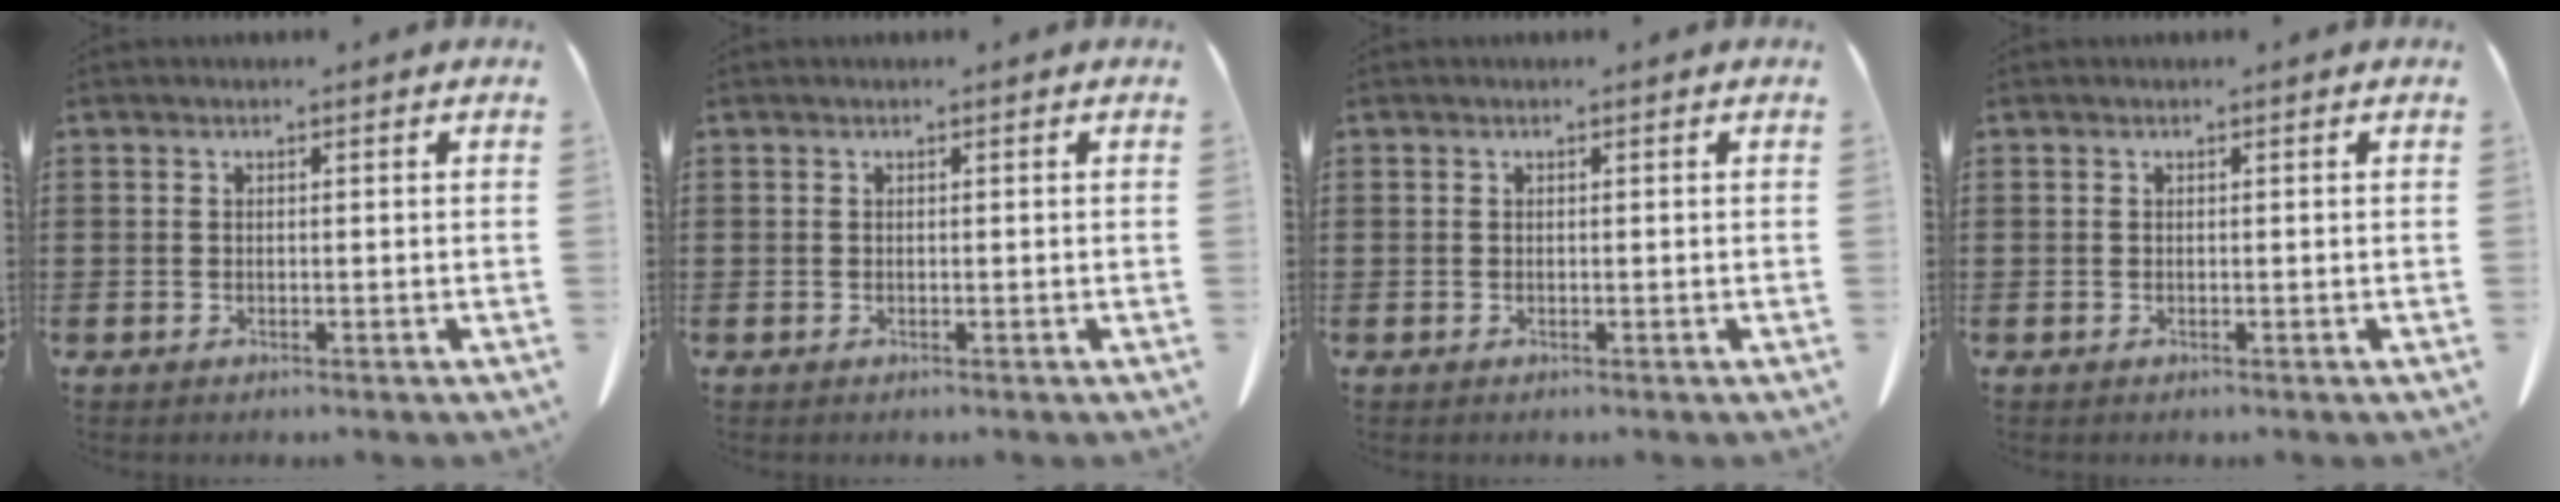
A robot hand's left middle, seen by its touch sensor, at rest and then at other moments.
{"total": 0.0}
{"total": 0.0}
{"total": 0.0}